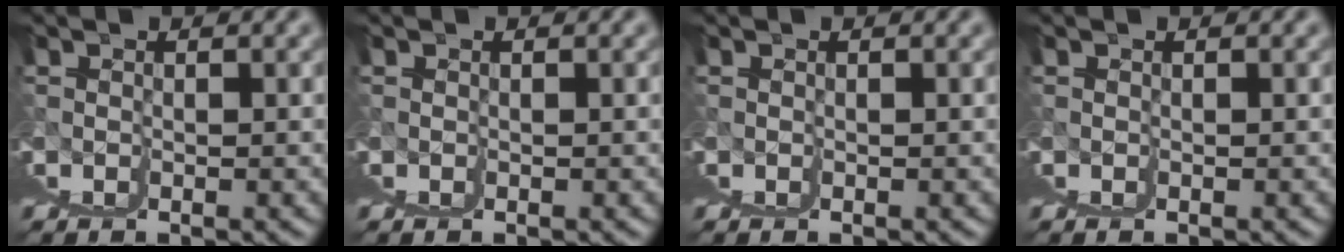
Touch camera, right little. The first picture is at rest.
{"total": 0.0}
{"total": 0.0}
{"total": 0.0}